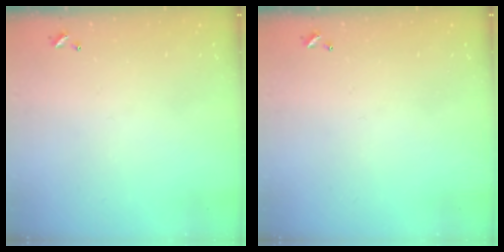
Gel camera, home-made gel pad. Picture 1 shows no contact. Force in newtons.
{"total": 0.0}